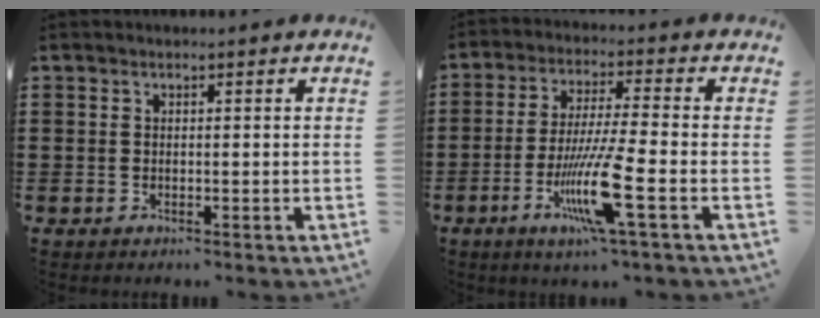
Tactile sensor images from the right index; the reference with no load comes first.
{"total": 10.9, "force": [-4.4, 0.7, 10.0], "torque": [-0.204, -0.014, -0.085]}